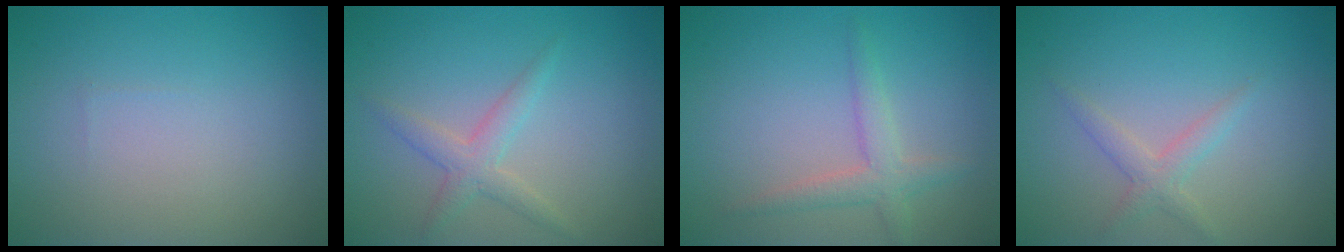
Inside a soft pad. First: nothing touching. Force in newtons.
{"total": 2.2, "press": 2.2, "slide": 0.1}
{"total": 2.5, "press": 2.5, "slide": 0.1}
{"total": 1.8, "press": 1.8, "slide": 0.1}